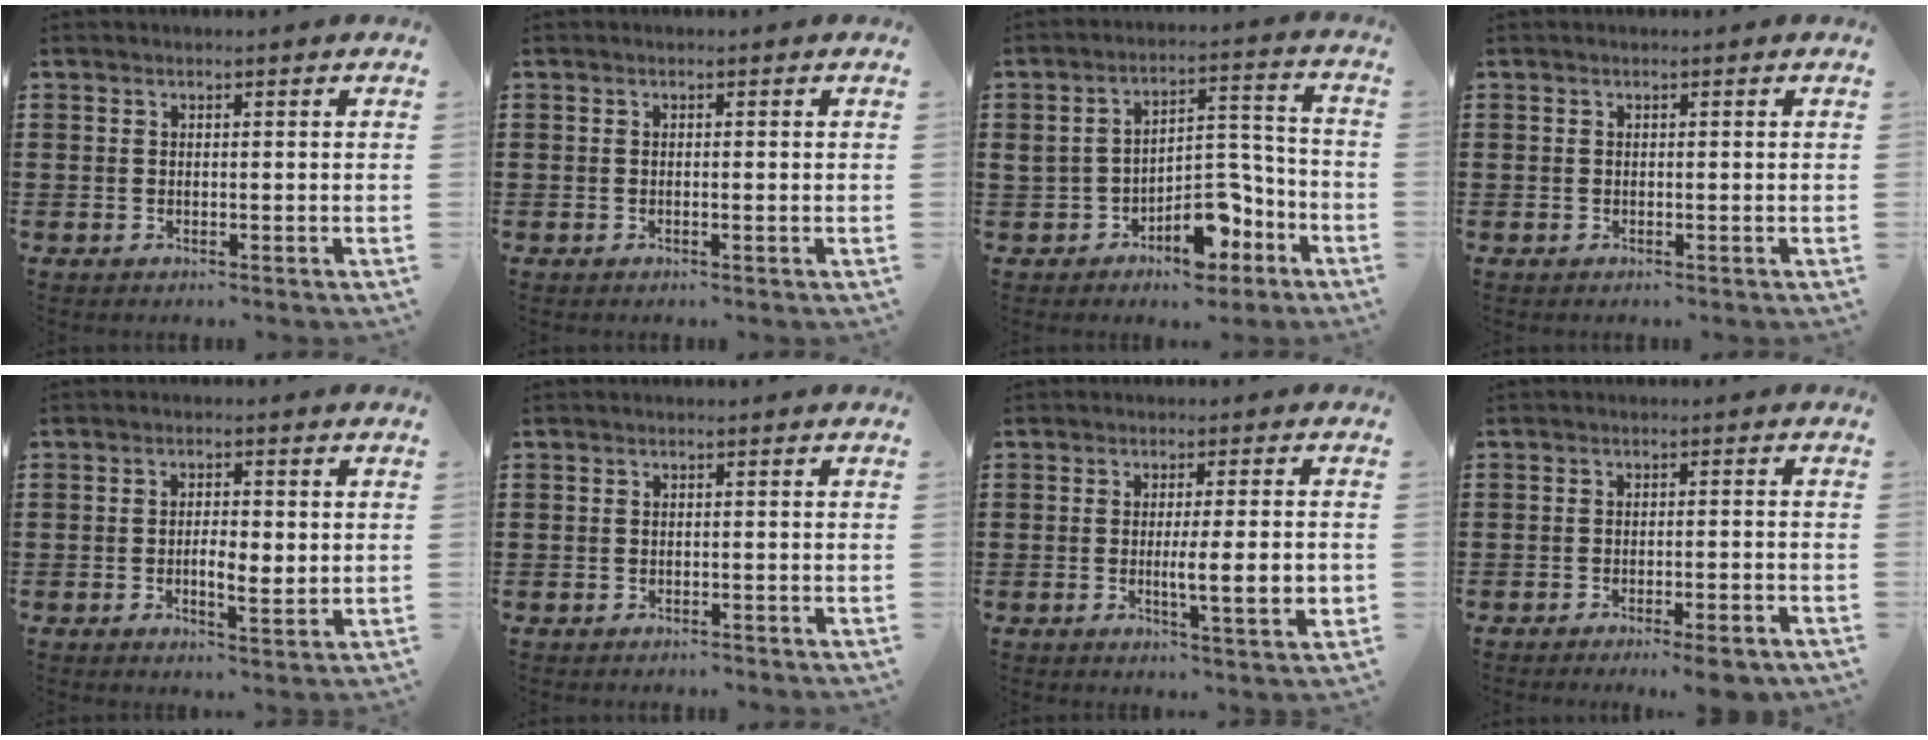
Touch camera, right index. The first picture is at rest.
{"total": 0.0}
{"total": 8.9, "force": [-5.3, 5.1, 4.9], "torque": [-0.067, 0.023, -0.092]}
{"total": 0.0}
{"total": 3.3, "force": [-0.3, 1.3, 3.0], "torque": [-0.057, 0.006, -0.006]}
{"total": 0.8, "force": [-0.7, 0.4, -0.1], "torque": [0.000, 0.004, -0.016]}
{"total": 6.7, "force": [-0.8, 0.7, 6.6], "torque": [-0.102, -0.010, -0.014]}
{"total": 2.9, "force": [-2.5, -0.1, 1.6], "torque": [-0.027, 0.000, -0.047]}